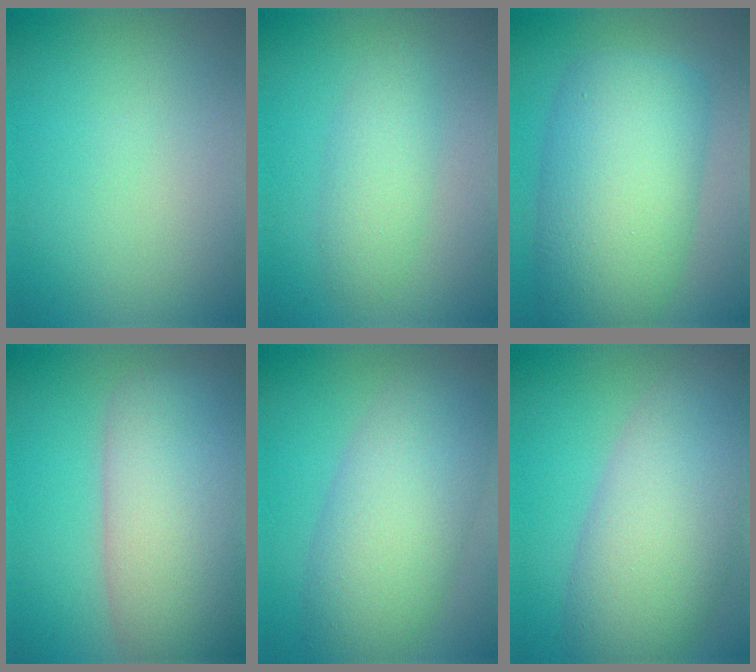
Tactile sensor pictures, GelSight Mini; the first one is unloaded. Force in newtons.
{"total": 2.7, "press": 2.7, "slide": 0.0}
{"total": 10.3, "press": 10.3, "slide": 0.4}
{"total": 12.2, "press": 12.1, "slide": 0.7}
{"total": 8.1, "press": 8.1, "slide": 0.5}
{"total": 10.0, "press": 10.0, "slide": 0.6}